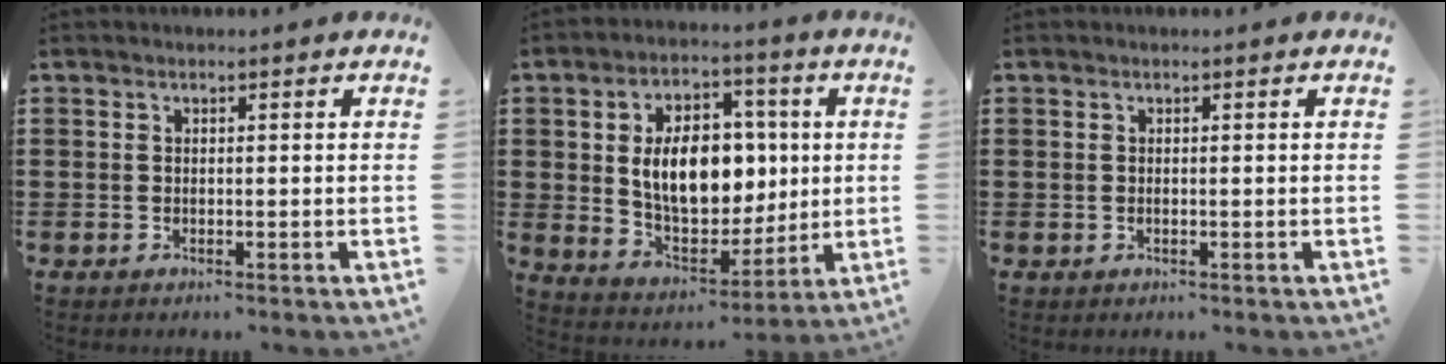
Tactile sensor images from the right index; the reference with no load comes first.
{"total": 11.6, "force": [1.4, 7.6, 8.6], "torque": [-0.160, 0.009, 0.022]}
{"total": 0.0}